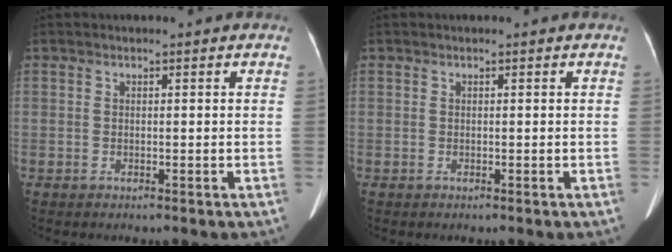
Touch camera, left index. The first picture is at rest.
{"total": 0.0}